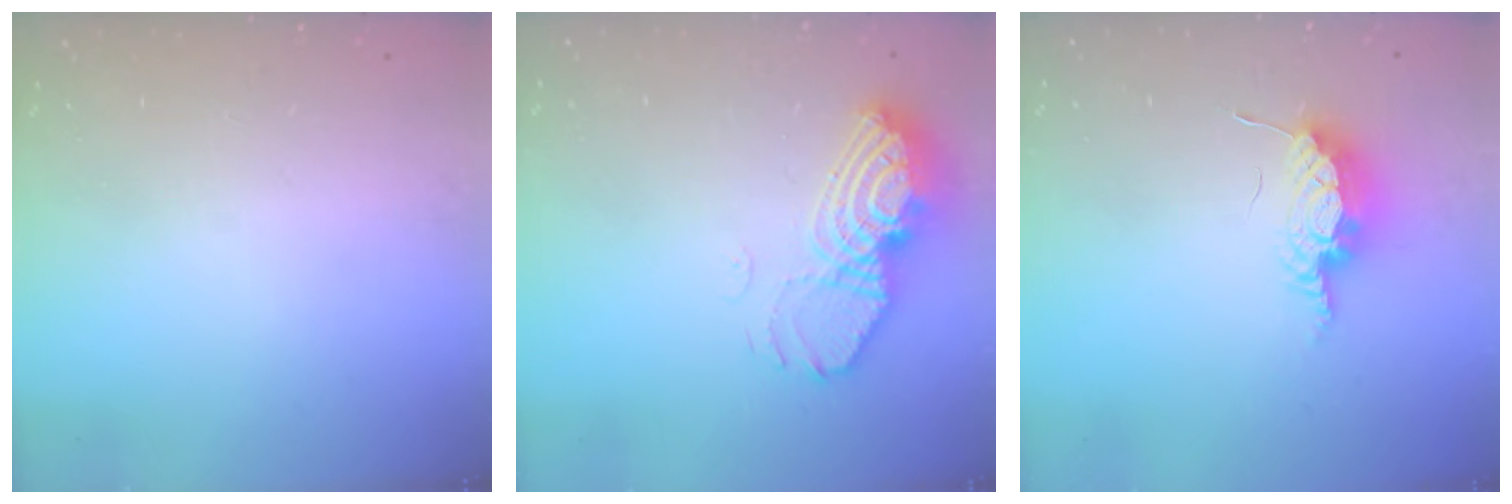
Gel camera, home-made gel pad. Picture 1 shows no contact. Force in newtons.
{"total": 12.3, "press": 12.3, "slide": 1.2}
{"total": 8.1, "press": 8.1, "slide": 0.1}